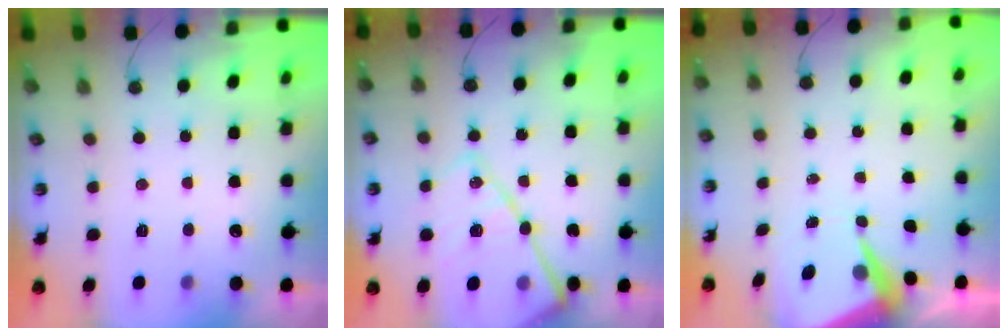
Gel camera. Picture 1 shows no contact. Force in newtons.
{"total": 18.9, "press": 18.8, "slide": 1.8}
{"total": 7.8, "press": 7.8, "slide": 0.5}